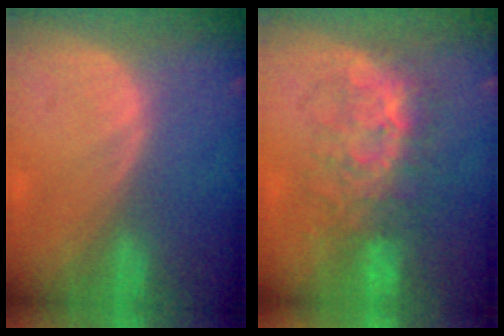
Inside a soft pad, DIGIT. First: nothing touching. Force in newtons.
{"total": 7.8, "press": 7.7, "slide": 1.6}